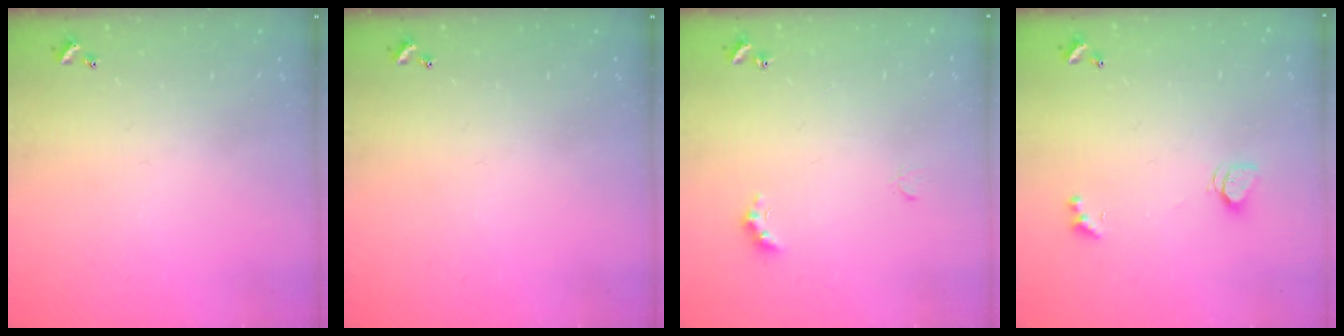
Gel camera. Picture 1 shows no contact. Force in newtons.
{"total": 0.0}
{"total": 2.8, "press": 2.7, "slide": 0.6}
{"total": 2.0, "press": 2.0, "slide": 0.3}